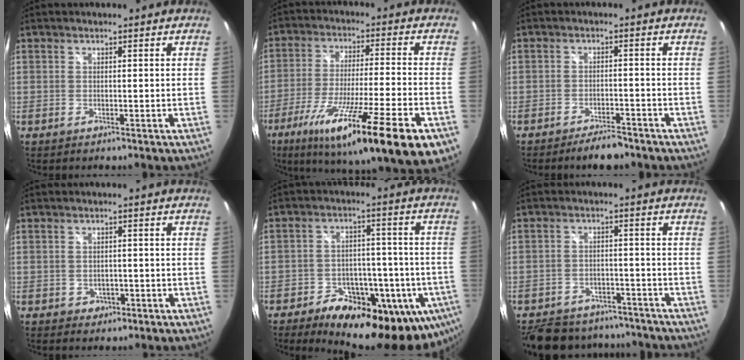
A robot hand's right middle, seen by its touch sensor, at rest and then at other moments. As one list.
[{"total": 24.4, "force": [-12.8, 1.8, 20.6], "torque": [-0.338, -0.071, -0.208]}, {"total": 5.0, "force": [-4.2, 1.4, 2.2], "torque": [-0.052, -0.002, -0.065]}, {"total": 2.9, "force": [-0.8, 2.6, 1.1], "torque": [-0.024, 0.003, -0.001]}, {"total": 22.3, "force": [-12.2, 11.1, 15.0], "torque": [-0.225, -0.014, -0.156]}, {"total": 16.4, "force": [-13.5, 7.4, 5.6], "torque": [-0.136, 0.020, -0.179]}]